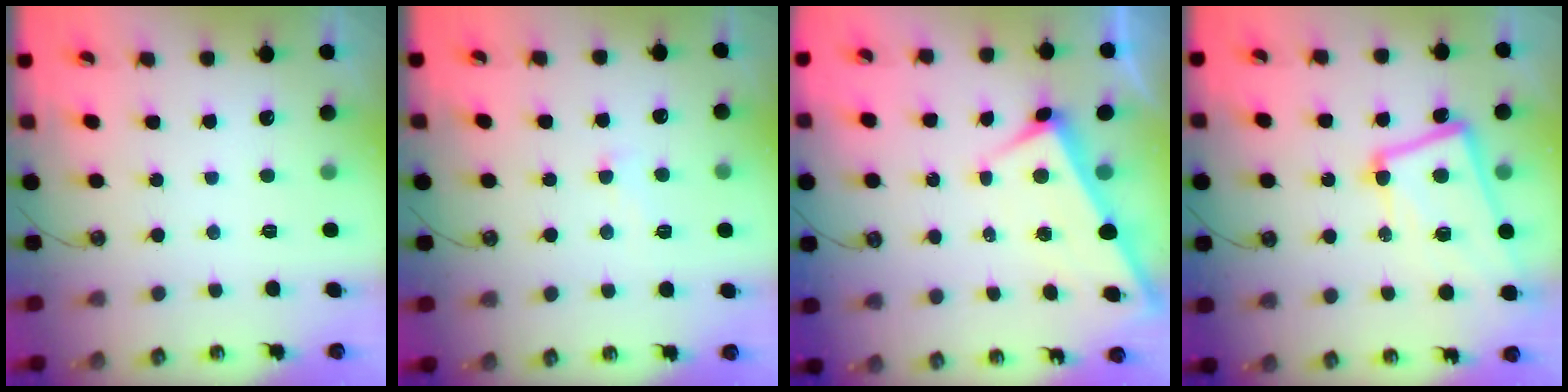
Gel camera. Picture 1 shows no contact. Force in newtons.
{"total": 1.0, "press": 0.9, "slide": 0.5}
{"total": 2.8, "press": 2.7, "slide": 0.6}
{"total": 10.0, "press": 9.8, "slide": 2.2}